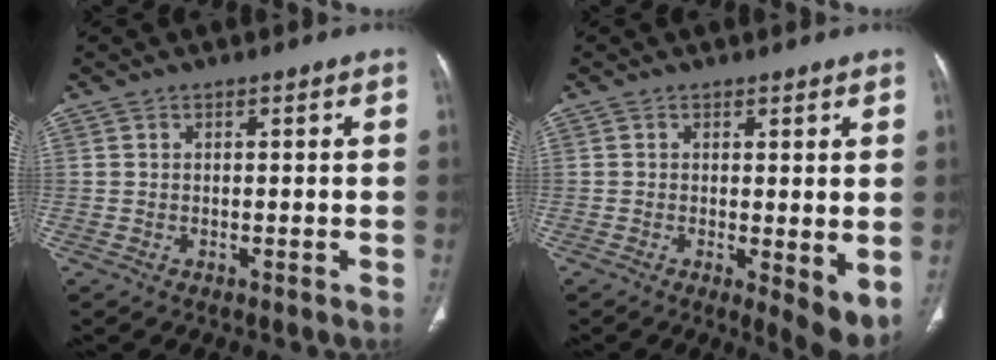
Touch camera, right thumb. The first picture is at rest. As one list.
[{"total": 5.8, "force": [-0.4, 2.0, 5.5], "torque": [-0.078, -0.019, -0.005]}]